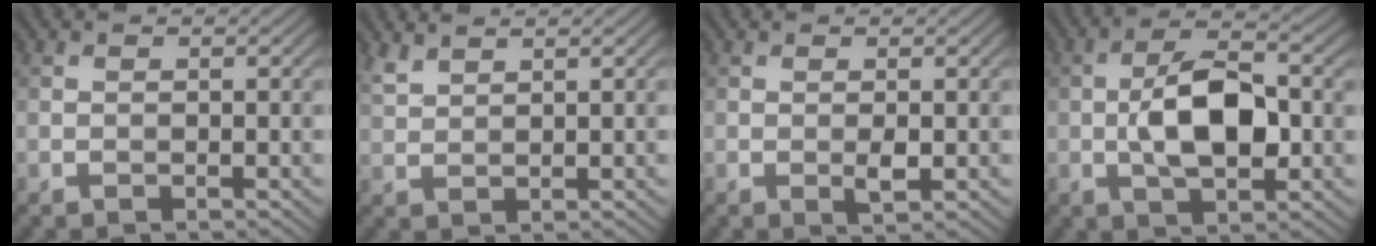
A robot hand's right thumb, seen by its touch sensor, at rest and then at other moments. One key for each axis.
{"total": 2.2, "fx": 1.9, "fy": 0.5, "fz": 1.0, "tx": -0.026, "ty": 0.002, "tz": 0.047}
{"total": 1.3, "fx": -0.1, "fy": 0.4, "fz": 1.3, "tx": -0.024, "ty": -0.004, "tz": -0.004}
{"total": 8.6, "fx": -0.6, "fy": 3.9, "fz": 7.7, "tx": -0.144, "ty": 0.009, "tz": -0.017}